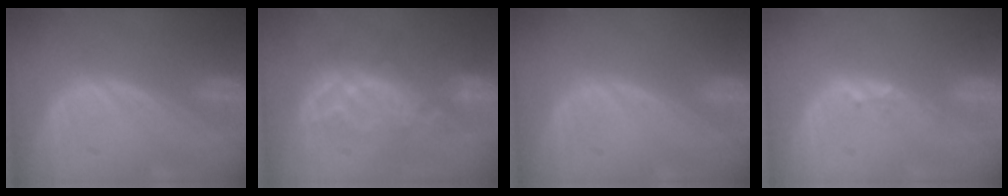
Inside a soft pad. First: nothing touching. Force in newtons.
{"total": 9.4, "press": 8.2, "slide": 4.6}
{"total": 0.0}
{"total": 1.7, "press": 1.5, "slide": 0.9}